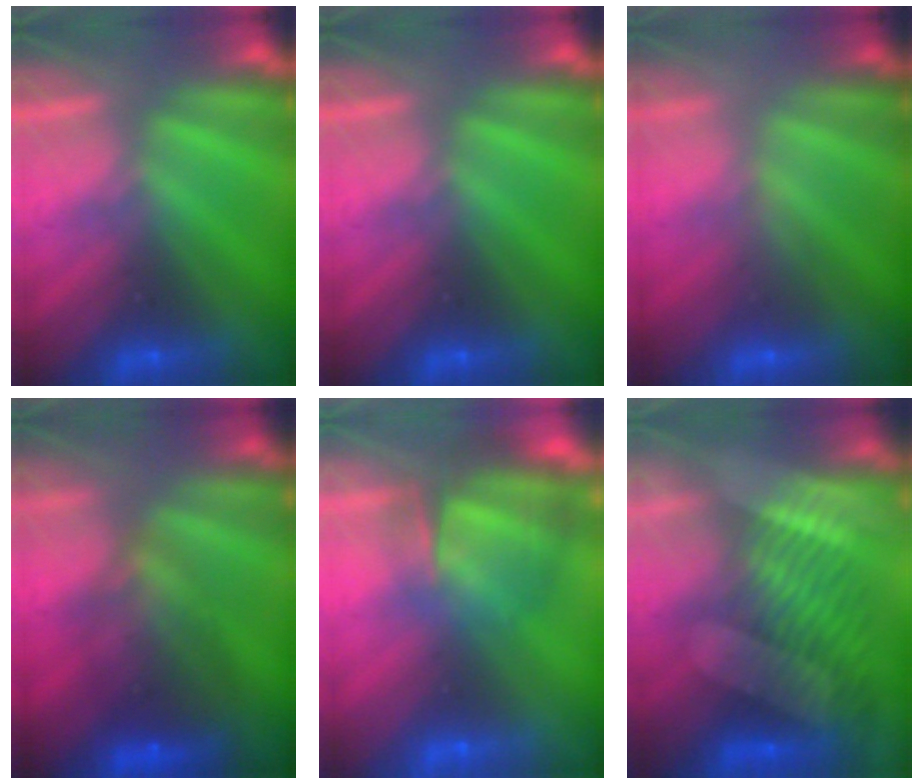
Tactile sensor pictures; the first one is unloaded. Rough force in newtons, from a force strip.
{"total": 0.0}
{"total": 2.2}
{"total": 5.9}
{"total": 7.4}
{"total": 7.3}